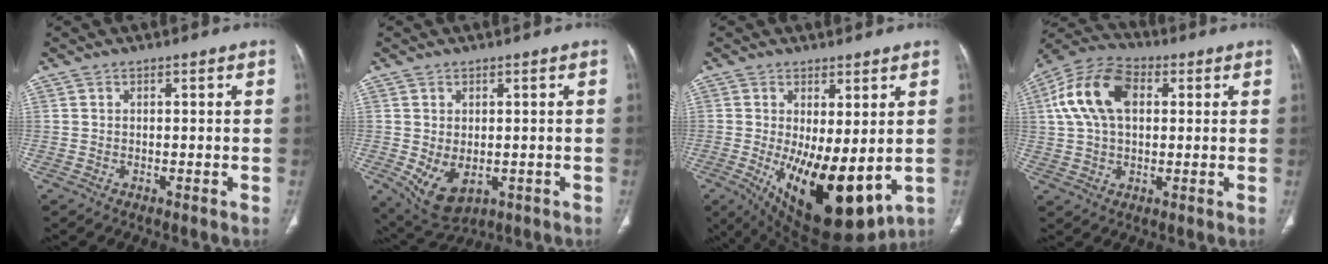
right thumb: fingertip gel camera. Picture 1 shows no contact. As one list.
[{"total": 7.5, "force": [-1.4, 4.8, 5.7], "torque": [-0.094, -0.009, -0.002]}, {"total": 17.2, "force": [-2.5, 7.3, 15.4], "torque": [-0.242, -0.034, -0.011]}, {"total": 14.2, "force": [3.3, 8.9, 10.5], "torque": [-0.202, 0.025, 0.053]}]